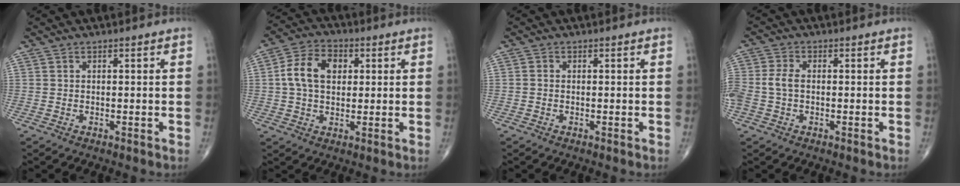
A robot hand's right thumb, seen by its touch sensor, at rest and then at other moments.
{"total": 9.6, "force": [1.5, 6.6, 6.8], "torque": [-0.116, 0.016, 0.022]}
{"total": 0.6, "force": [-0.2, 0.5, 0.4], "torque": [-0.005, 0.001, -0.006]}
{"total": 5.0, "force": [-0.5, 3.3, 3.7], "torque": [-0.096, 0.013, -0.014]}